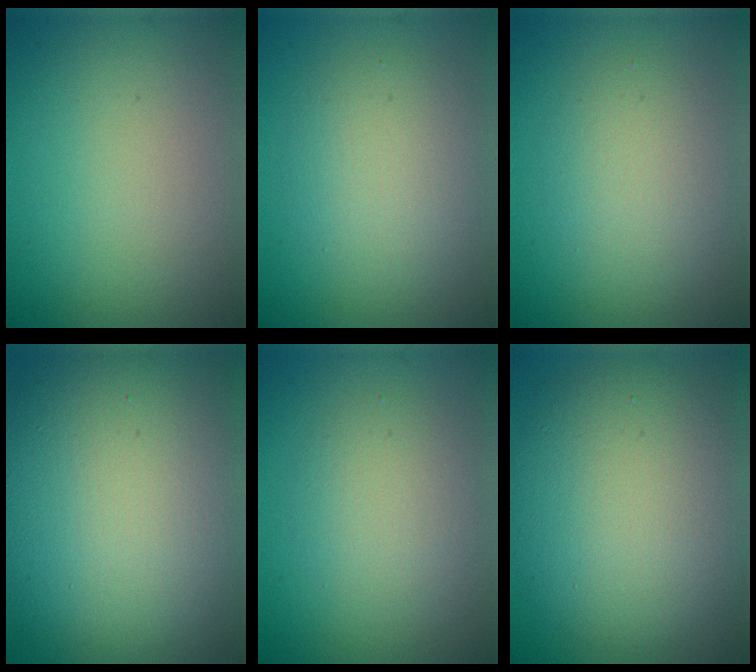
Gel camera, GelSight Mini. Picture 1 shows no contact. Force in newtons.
{"total": 3.9, "press": 3.9, "slide": 0.1}
{"total": 3.2, "press": 3.2, "slide": 0.1}
{"total": 16.6, "press": 16.6, "slide": 0.9}
{"total": 2.8, "press": 2.8, "slide": 0.2}
{"total": 10.1, "press": 10.1, "slide": 0.8}